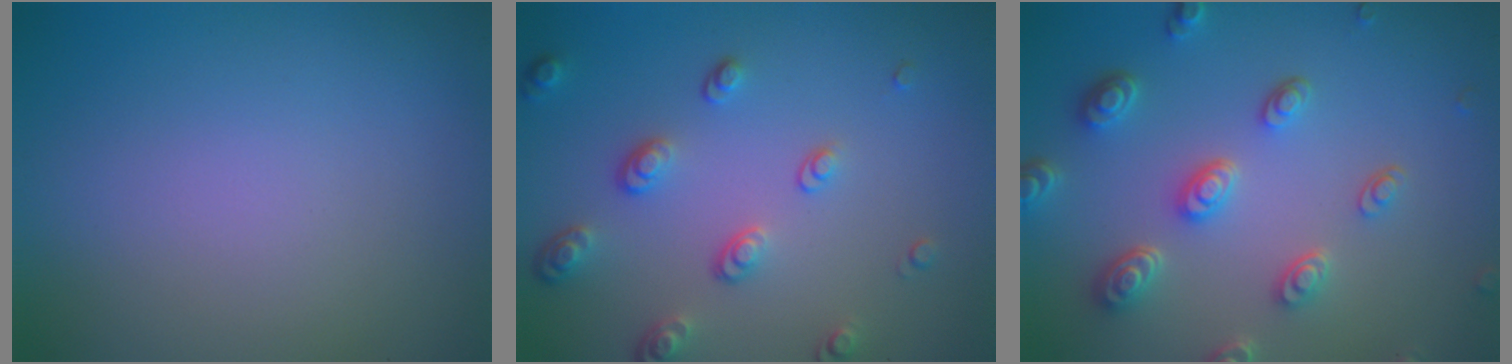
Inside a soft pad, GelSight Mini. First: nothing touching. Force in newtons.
{"total": 3.4, "press": 2.7, "slide": 2.2}
{"total": 4.6, "press": 3.8, "slide": 2.7}